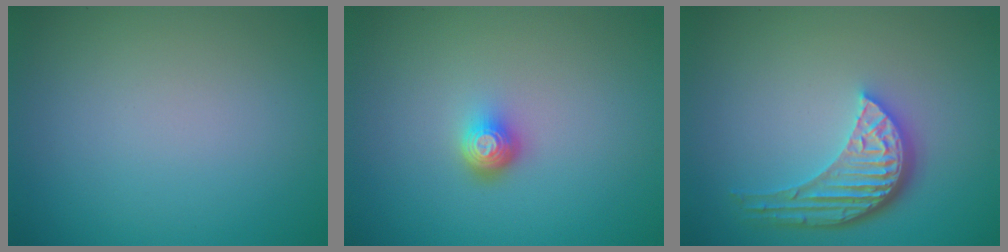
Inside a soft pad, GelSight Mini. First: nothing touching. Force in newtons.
{"total": 2.0, "press": 1.4, "slide": 1.5}
{"total": 5.2, "press": 3.9, "slide": 3.5}